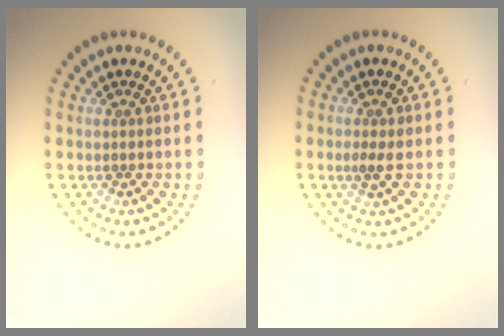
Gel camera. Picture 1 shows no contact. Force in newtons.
{"total": 1.2, "press": 1.2, "slide": 0.3}